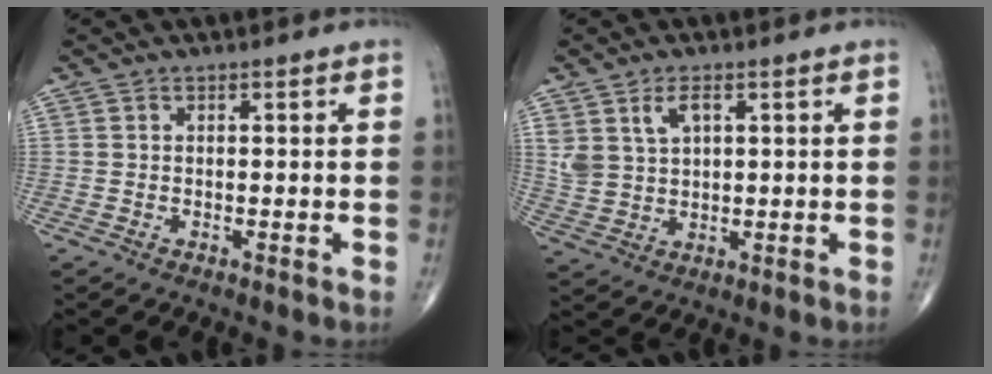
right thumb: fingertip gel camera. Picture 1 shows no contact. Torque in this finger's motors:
{"motor_torque": [-0.03, 0.20, 0.42, 0.51, 0.03]}